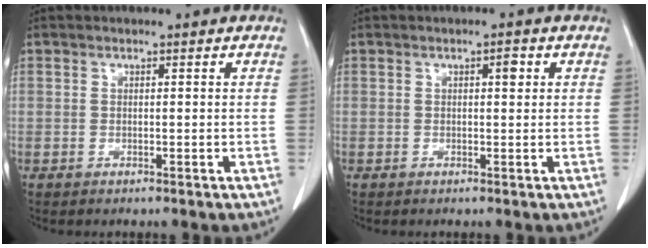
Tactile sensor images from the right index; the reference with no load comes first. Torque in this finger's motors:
{"motor_torque": [0.01, 0.08, 0.00, 0.00]}